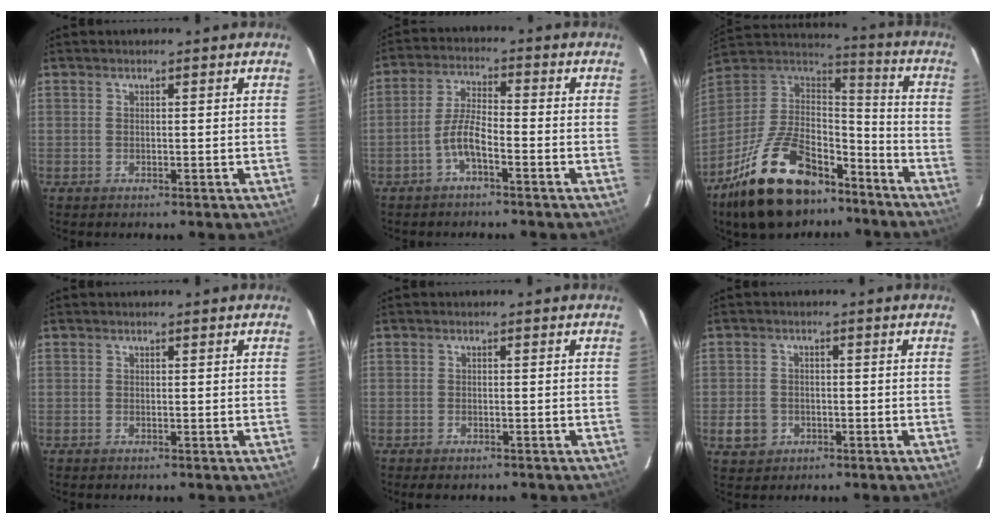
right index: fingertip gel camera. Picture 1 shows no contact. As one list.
[{"total": 5.0, "force": [-2.8, 1.1, 4.0], "torque": [-0.089, 0.013, -0.054]}, {"total": 26.7, "force": [-17.5, 13.0, 15.5], "torque": [-0.314, 0.011, -0.275]}, {"total": 0.0}, {"total": 2.8, "force": [-2.3, 1.1, 1.1], "torque": [-0.029, -0.007, -0.036]}, {"total": 4.7, "force": [-1.8, 4.1, 1.5], "torque": [-0.043, 0.011, -0.024]}]